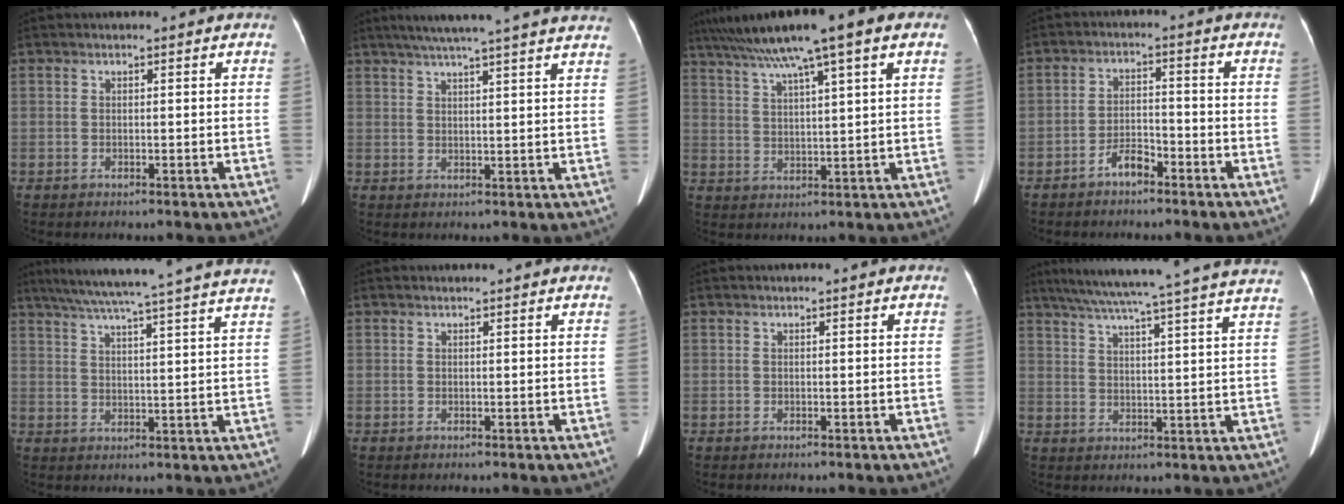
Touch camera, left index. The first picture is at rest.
{"total": 19.0, "force": [16.2, -0.1, 10.0], "torque": [-0.160, 0.025, 0.207]}
{"total": 14.2, "force": [9.4, 0.8, 10.5], "torque": [-0.173, 0.050, 0.141]}
{"total": 3.8, "force": [-2.9, 1.4, 2.0], "torque": [-0.040, 0.010, -0.051]}
{"total": 26.0, "force": [23.0, -0.8, 12.1], "torque": [-0.200, -0.011, 0.294]}
{"total": 1.9, "force": [1.9, 0.0, 0.6], "torque": [-0.010, 0.015, 0.022]}
{"total": 0.0}
{"total": 27.5, "force": [24.2, -0.5, 12.9], "torque": [-0.213, -0.015, 0.308]}